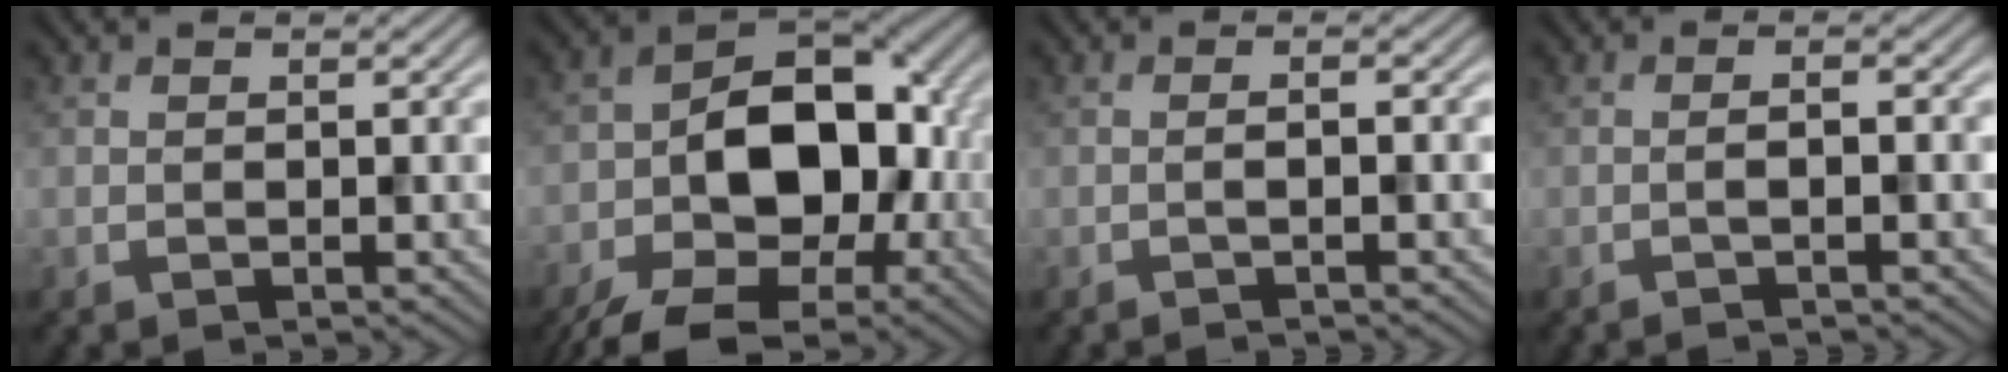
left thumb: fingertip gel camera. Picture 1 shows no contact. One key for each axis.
{"total": 15.1, "fx": -5.1, "fy": 9.3, "fz": 10.7, "tx": -0.191, "ty": -0.019, "tz": -0.092}
{"total": 1.3, "fx": -0.6, "fy": -0.2, "fz": 1.1, "tx": -0.019, "ty": 0.010, "tz": -0.017}
{"total": 1.6, "fx": -0.8, "fy": -0.2, "fz": 1.4, "tx": -0.023, "ty": 0.013, "tz": -0.021}